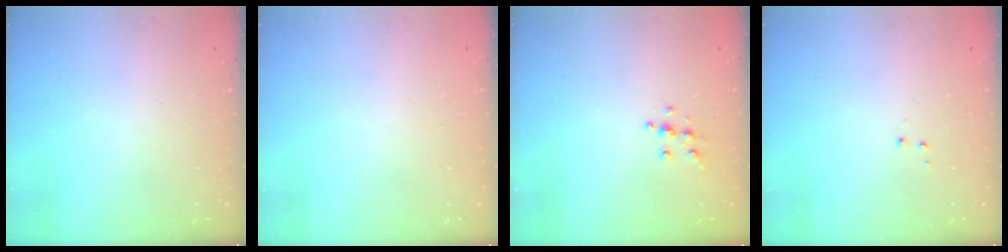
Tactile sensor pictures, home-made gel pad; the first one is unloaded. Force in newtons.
{"total": 0.0}
{"total": 5.6, "press": 5.6, "slide": 0.5}
{"total": 3.6, "press": 3.6, "slide": 0.5}